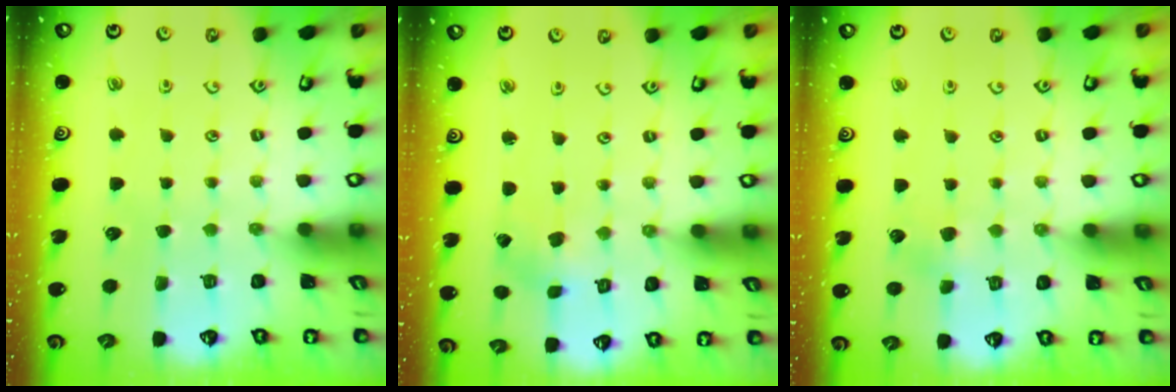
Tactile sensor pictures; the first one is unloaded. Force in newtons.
{"total": 0.0}
{"total": 2.2, "press": 2.1, "slide": 0.5}